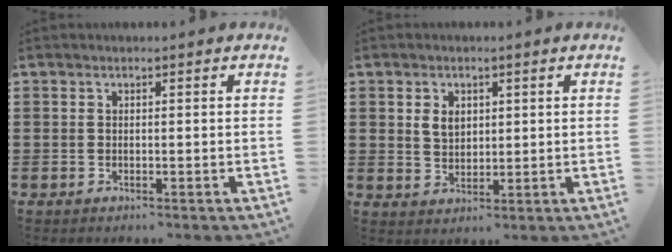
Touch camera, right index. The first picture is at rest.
{"total": 3.3, "force": [1.0, 2.4, 2.0], "torque": [-0.046, 0.010, 0.018]}